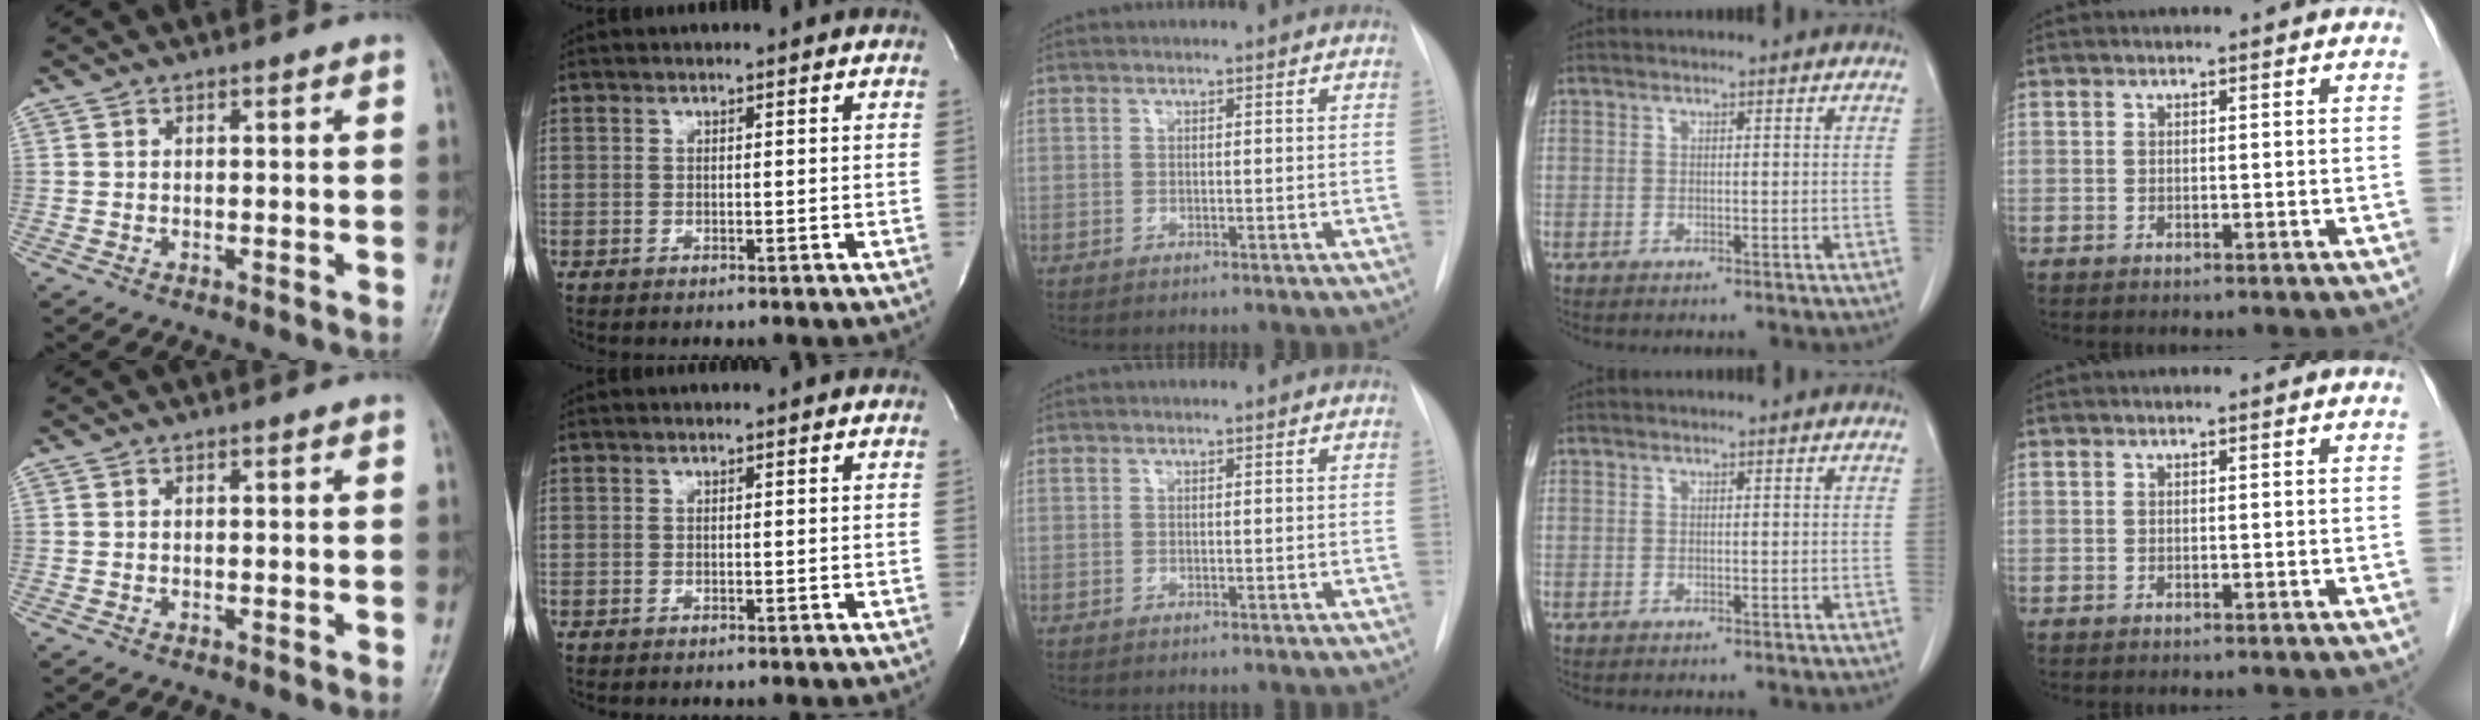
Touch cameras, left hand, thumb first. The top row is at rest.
{}